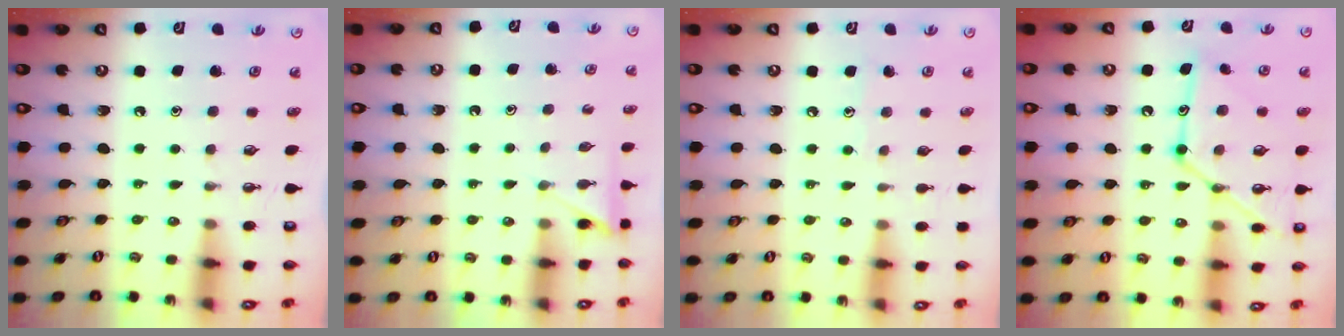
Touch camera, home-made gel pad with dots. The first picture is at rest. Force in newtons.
{"total": 4.1, "press": 4.0, "slide": 0.4}
{"total": 4.6, "press": 4.5, "slide": 0.5}
{"total": 16.8, "press": 16.7, "slide": 1.6}